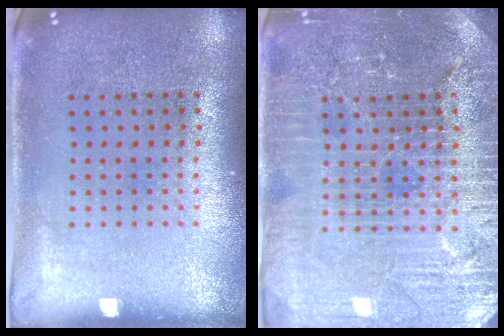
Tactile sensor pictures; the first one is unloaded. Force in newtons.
{"total": 4.3, "press": 4.1, "slide": 1.4}